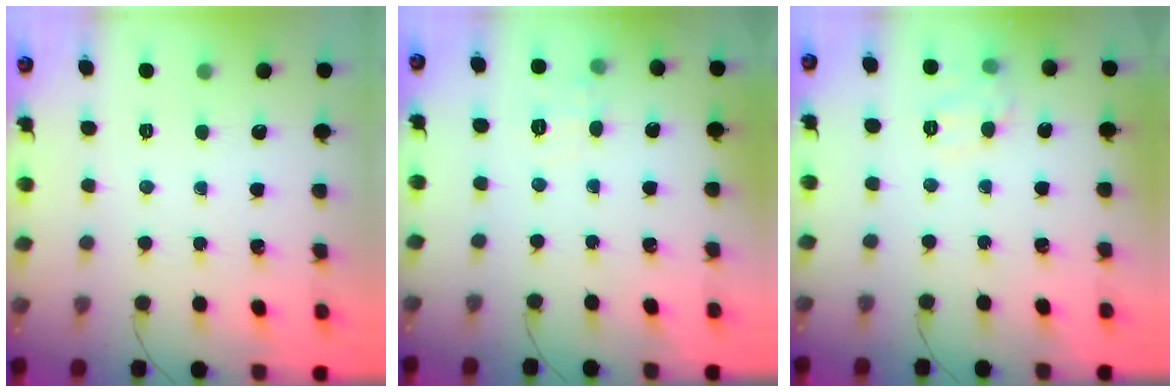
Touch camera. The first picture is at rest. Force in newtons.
{"total": 5.6, "press": 5.4, "slide": 1.6}
{"total": 7.7, "press": 7.6, "slide": 0.9}